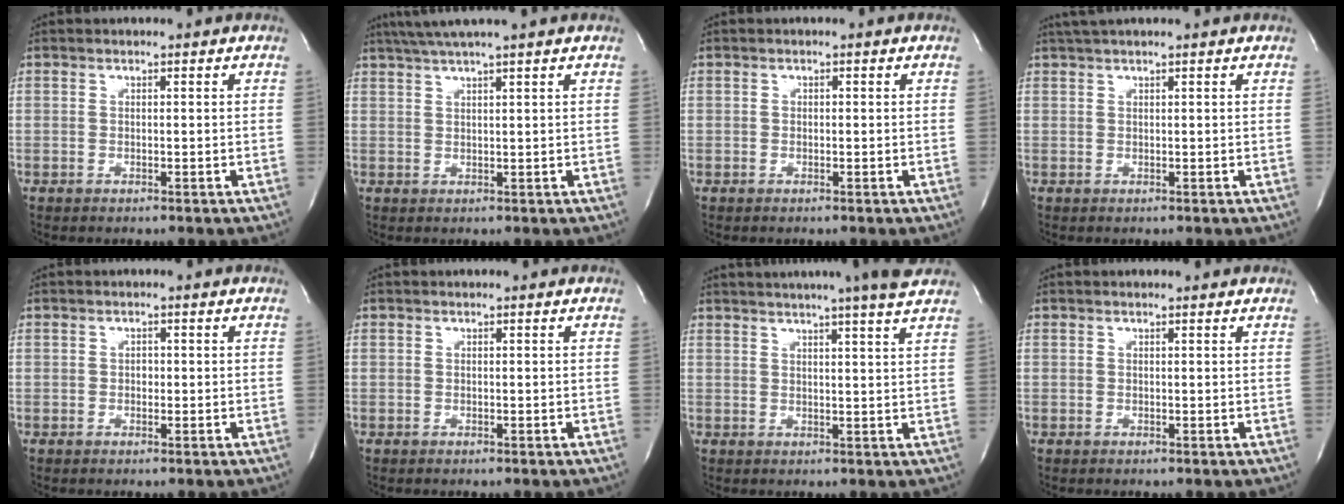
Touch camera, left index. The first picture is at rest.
{"total": 5.6, "force": [4.4, -1.4, 3.1], "torque": [-0.050, 0.017, 0.074]}
{"total": 0.6, "force": [-0.5, 0.3, 0.0], "torque": [-0.001, -0.004, -0.008]}
{"total": 3.2, "force": [2.7, -0.4, 1.7], "torque": [-0.023, 0.027, 0.047]}
{"total": 0.9, "force": [-0.5, 0.6, 0.3], "torque": [-0.005, -0.003, -0.010]}
{"total": 0.0}
{"total": 11.5, "force": [9.9, -0.8, 5.8], "torque": [-0.096, 0.000, 0.113]}
{"total": 0.8, "force": [0.8, 0.1, 0.0], "torque": [-0.011, 0.002, 0.005]}